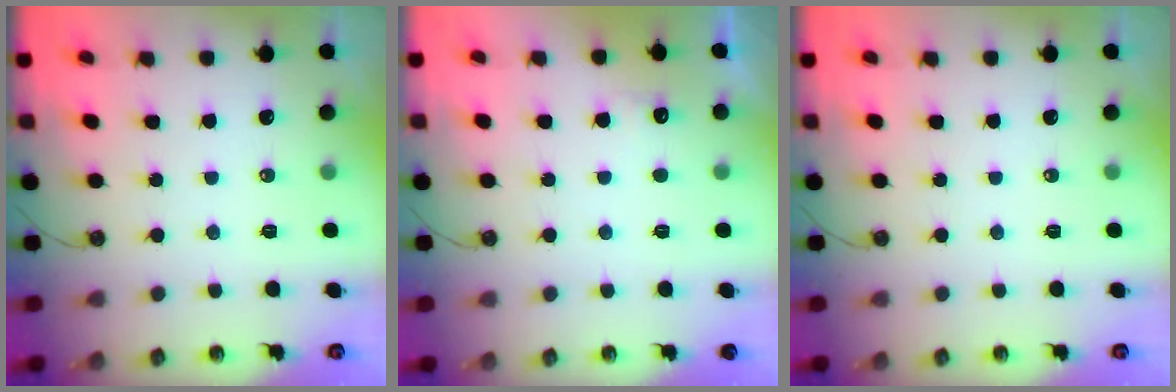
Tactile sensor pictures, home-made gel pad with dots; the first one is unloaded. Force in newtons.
{"total": 4.2, "press": 4.0, "slide": 1.1}
{"total": 0.0}